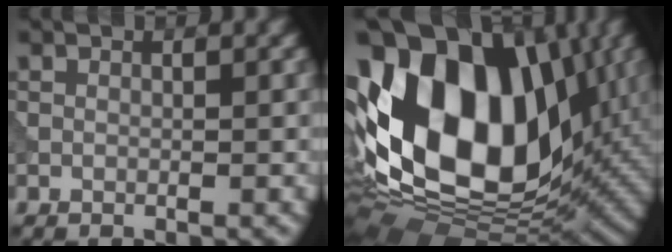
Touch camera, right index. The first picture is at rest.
{"total": 19.0, "force": [3.3, 12.1, 14.3], "torque": [-0.287, 0.022, 0.053]}